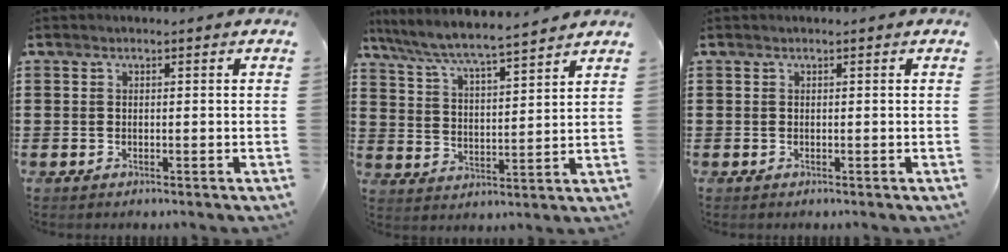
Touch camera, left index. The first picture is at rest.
{"total": 5.9, "force": [5.5, -0.1, 2.0], "torque": [-0.065, -0.035, 0.091]}
{"total": 0.0}